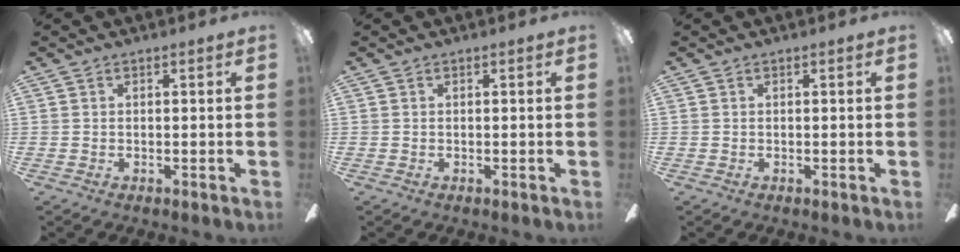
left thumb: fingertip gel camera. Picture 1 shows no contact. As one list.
[{"total": 0.0}, {"total": 0.0}]